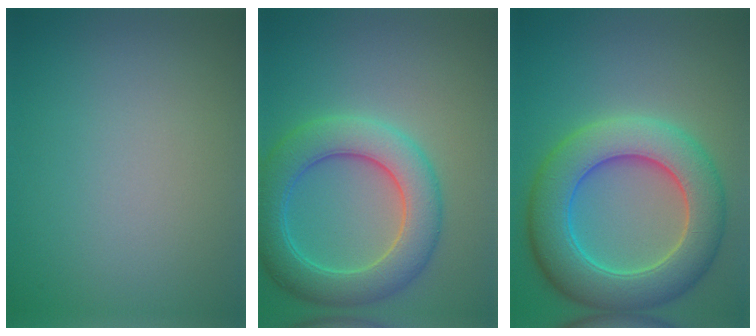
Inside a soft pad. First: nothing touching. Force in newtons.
{"total": 6.4, "press": 6.4, "slide": 0.3}
{"total": 8.8, "press": 8.8, "slide": 0.7}